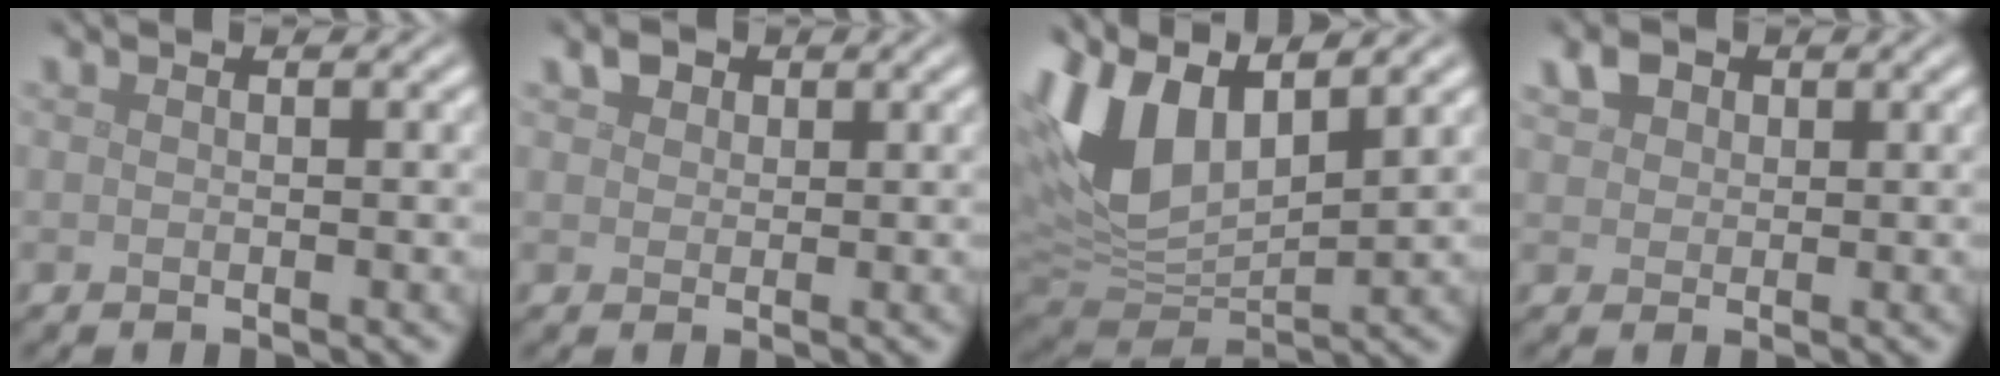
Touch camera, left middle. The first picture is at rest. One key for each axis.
{"total": 1.6, "fx": 1.0, "fy": 1.2, "fz": 0.6, "tx": -0.011, "ty": 0.003, "tz": 0.015}
{"total": 9.9, "fx": 3.7, "fy": 5.1, "fz": 7.7, "tx": -0.181, "ty": 0.008, "tz": 0.065}
{"total": 2.2, "fx": 1.2, "fy": 1.6, "fz": 0.9, "tx": -0.019, "ty": 0.005, "tz": 0.018}